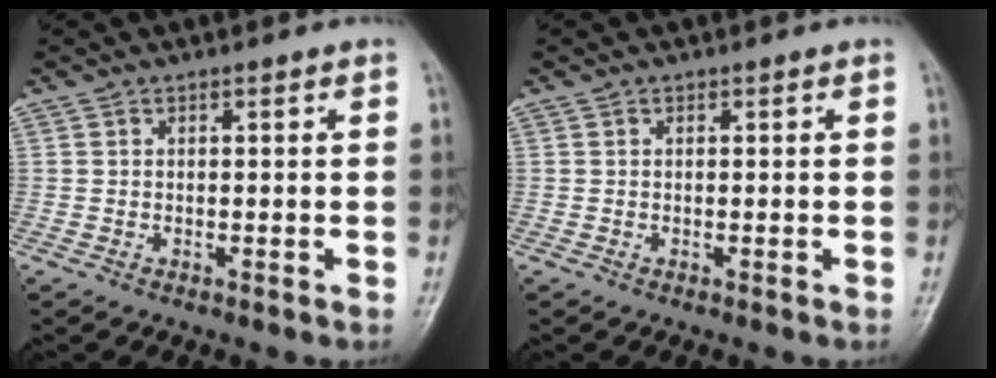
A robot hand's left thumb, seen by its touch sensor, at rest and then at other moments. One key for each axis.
{"total": 0.0}